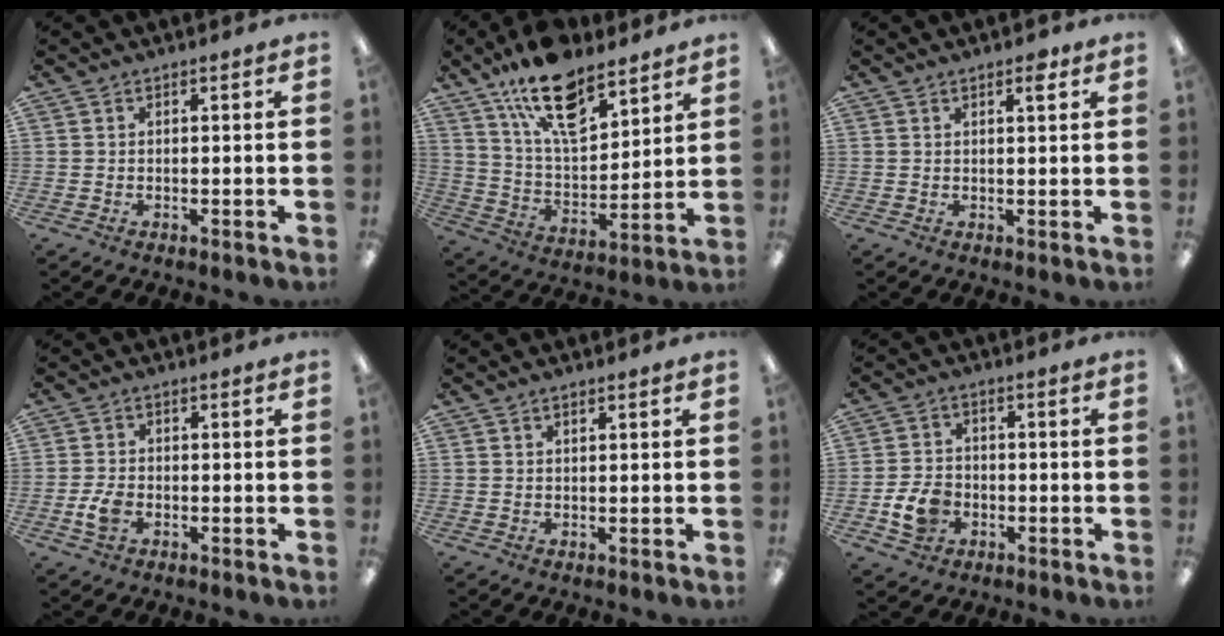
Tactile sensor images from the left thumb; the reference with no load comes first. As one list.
[{"total": 18.3, "force": [12.7, 7.9, 10.5], "torque": [-0.186, -0.061, 0.223]}, {"total": 2.3, "force": [1.6, 0.6, 1.5], "torque": [-0.017, -0.004, 0.024]}, {"total": 4.0, "force": [-1.2, 2.9, 2.6], "torque": [-0.055, 0.003, -0.022]}, {"total": 0.8, "force": [0.6, 0.3, 0.4], "torque": [-0.010, 0.002, 0.011]}, {"total": 6.8, "force": [-2.4, 5.2, 3.7], "torque": [-0.084, 0.010, -0.042]}]